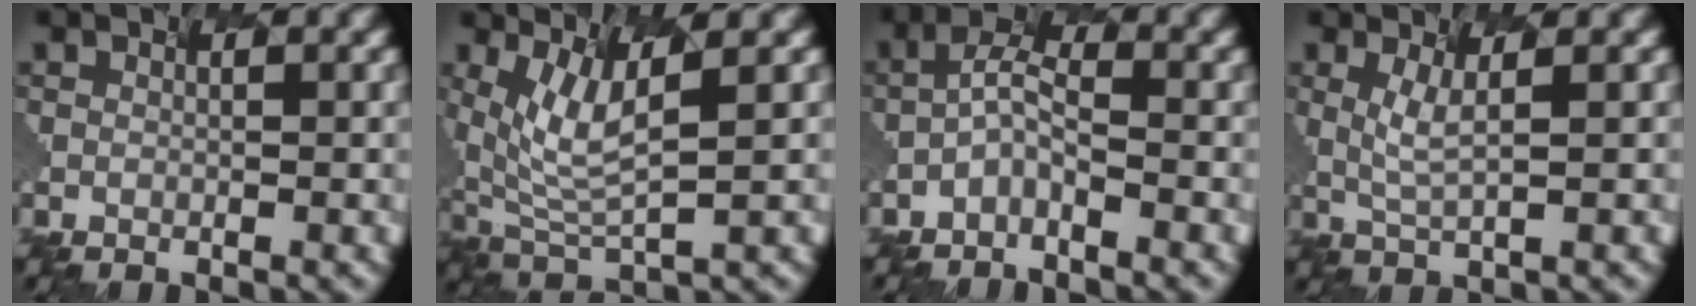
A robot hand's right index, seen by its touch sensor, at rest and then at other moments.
{"total": 5.1, "force": [1.2, 1.4, 4.7], "torque": [-0.118, -0.010, 0.046]}
{"total": 2.5, "force": [-2.2, 0.4, 1.1], "torque": [-0.032, 0.010, -0.041]}
{"total": 1.8, "force": [-0.2, -0.1, 1.8], "torque": [-0.053, -0.005, 0.013]}